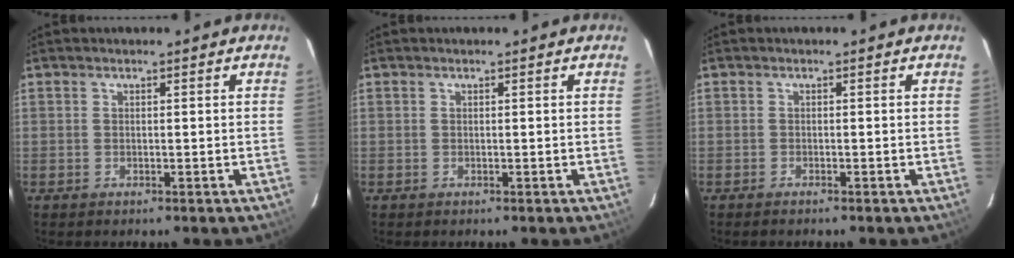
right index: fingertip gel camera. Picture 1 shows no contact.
{"total": 0.0}
{"total": 0.8, "force": [-0.7, 0.0, 0.3], "torque": [-0.007, -0.002, -0.014]}